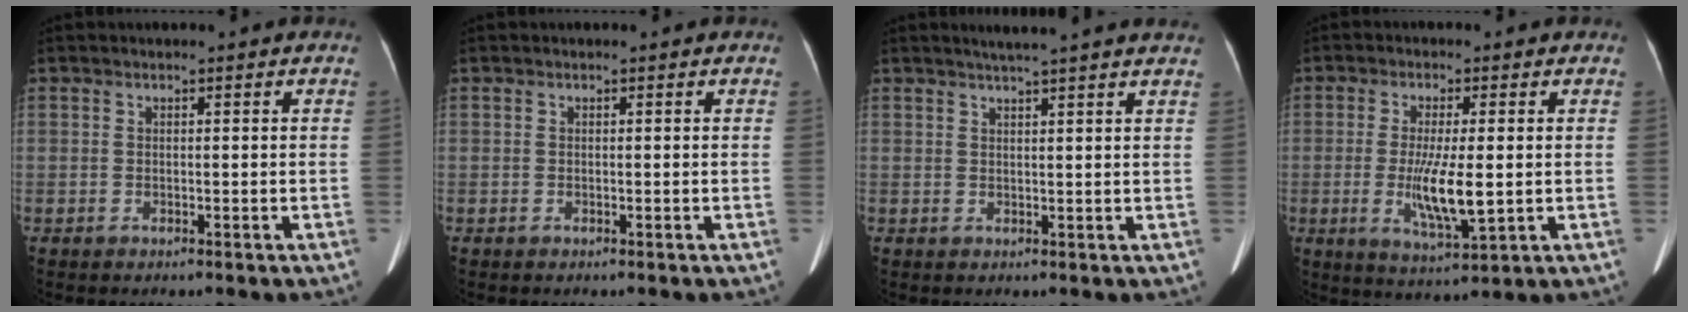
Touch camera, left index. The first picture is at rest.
{"total": 0.0}
{"total": 8.5, "force": [7.3, -0.5, 4.2], "torque": [-0.060, 0.022, 0.080]}
{"total": 8.1, "force": [-0.7, 1.4, 7.9], "torque": [-0.153, -0.020, -0.010]}